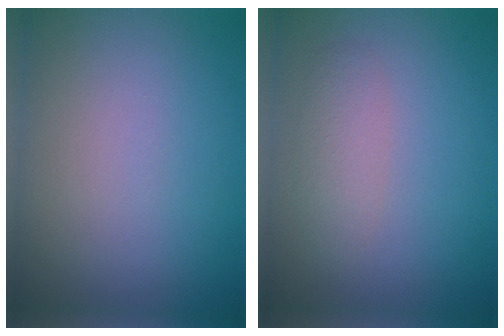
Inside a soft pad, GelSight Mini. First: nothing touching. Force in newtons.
{"total": 2.1, "press": 2.1, "slide": 0.2}